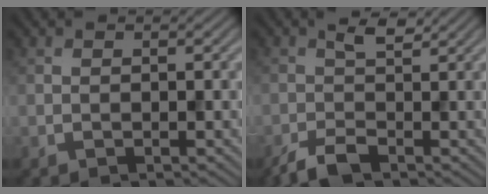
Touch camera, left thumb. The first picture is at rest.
{"total": 3.4, "force": [-1.3, 1.4, 2.9], "torque": [-0.062, -0.001, -0.029]}